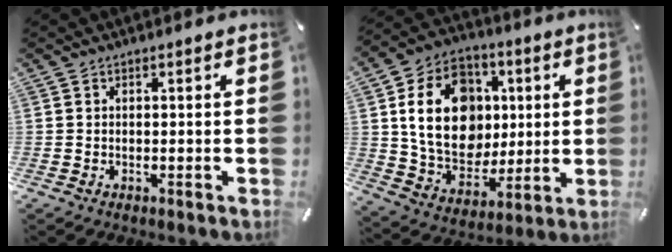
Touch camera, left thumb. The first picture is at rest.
{"total": 20.1, "force": [3.2, 16.0, 11.8], "torque": [-0.215, 0.002, 0.067]}